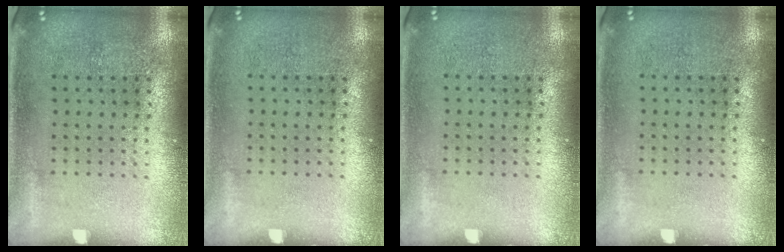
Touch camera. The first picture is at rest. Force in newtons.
{"total": 0.0}
{"total": 0.0}
{"total": 0.0}